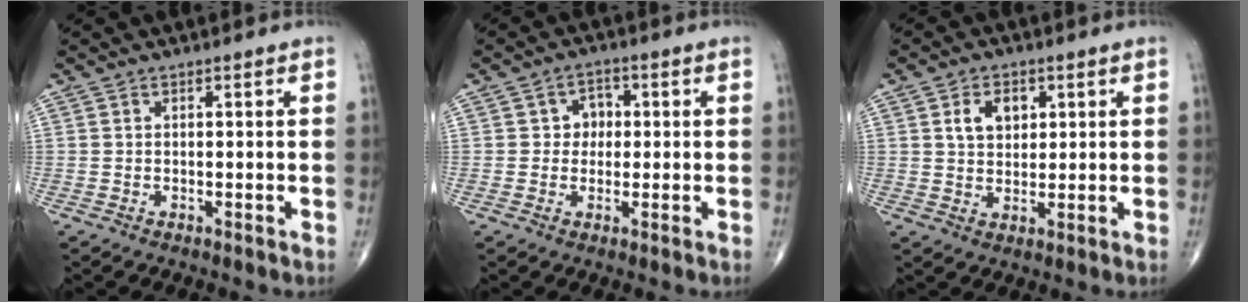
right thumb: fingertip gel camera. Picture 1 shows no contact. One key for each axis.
{"total": 4.0, "fx": 0.3, "fy": 3.5, "fz": 1.9, "tx": 0.001, "ty": 0.009, "tz": -0.002}
{"total": 5.6, "fx": 2.0, "fy": 3.9, "fz": 3.6, "tx": -0.041, "ty": -0.006, "tz": 0.034}